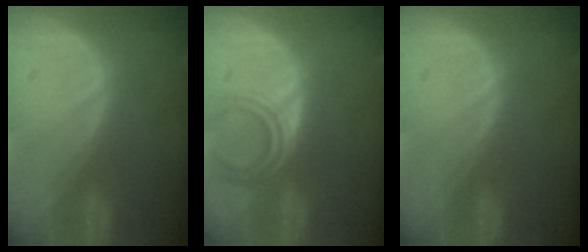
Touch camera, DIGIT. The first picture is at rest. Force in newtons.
{"total": 4.5, "press": 4.1, "slide": 1.9}
{"total": 0.0}